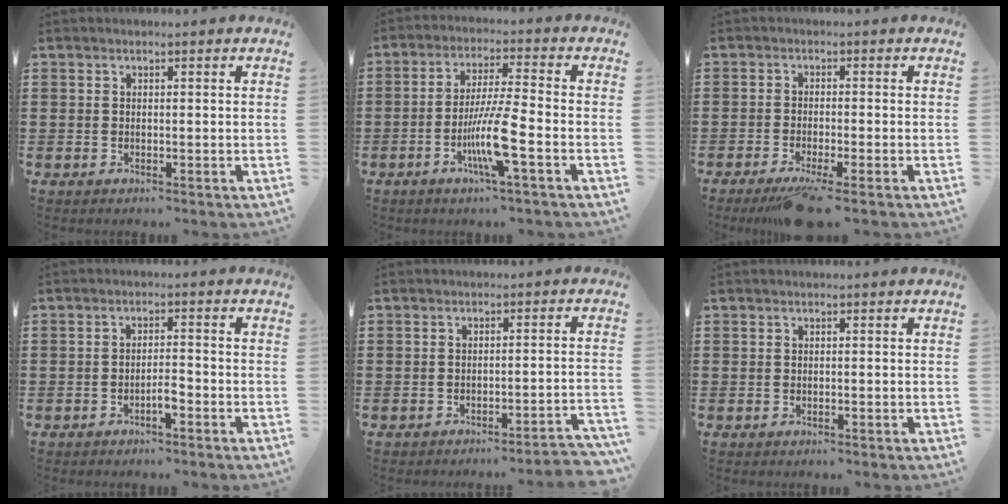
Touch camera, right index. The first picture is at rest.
{"total": 8.8, "force": [-3.4, 0.5, 8.1], "torque": [-0.157, -0.012, -0.065]}
{"total": 3.6, "force": [-2.6, -0.2, 2.5], "torque": [-0.049, -0.012, -0.045]}
{"total": 2.4, "force": [-1.4, 0.5, 1.9], "torque": [-0.034, 0.003, -0.026]}
{"total": 2.9, "force": [-2.7, -0.2, 0.8], "torque": [-0.017, -0.005, -0.058]}
{"total": 0.0}